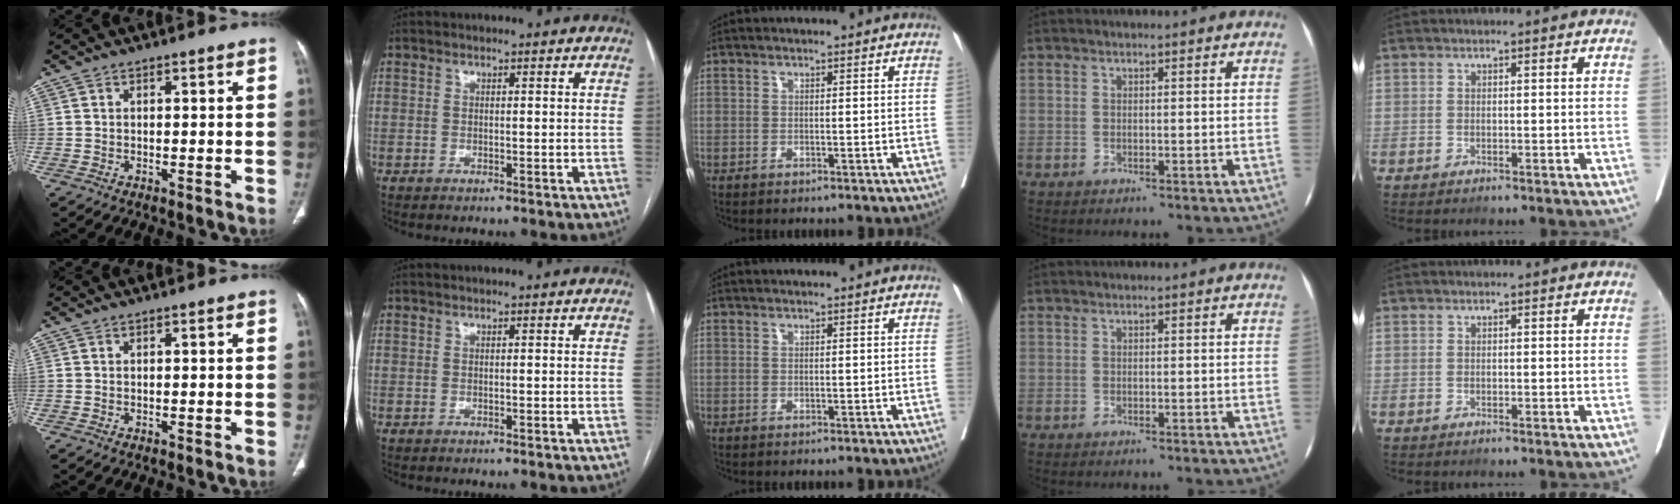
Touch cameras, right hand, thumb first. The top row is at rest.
{}